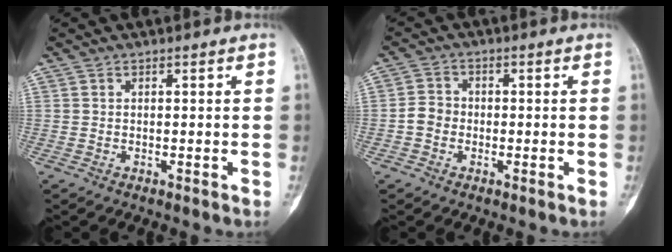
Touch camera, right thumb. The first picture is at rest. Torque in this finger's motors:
{"motor_torque": [0.59, 0.43, 0.32, -0.41, 0.06]}